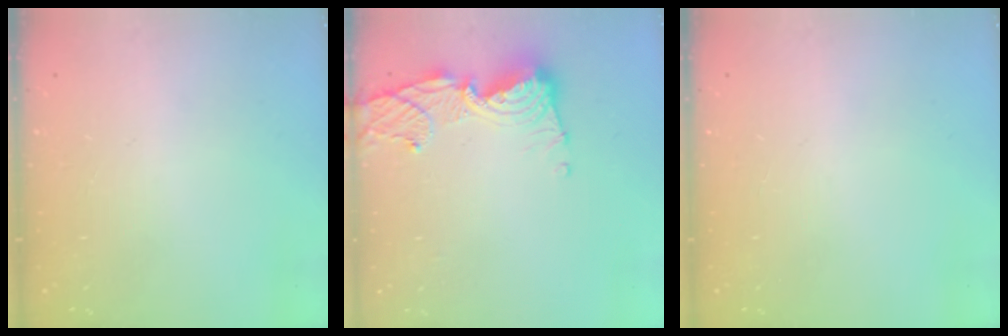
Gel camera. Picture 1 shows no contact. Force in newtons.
{"total": 12.9, "press": 12.8, "slide": 1.6}
{"total": 0.0}